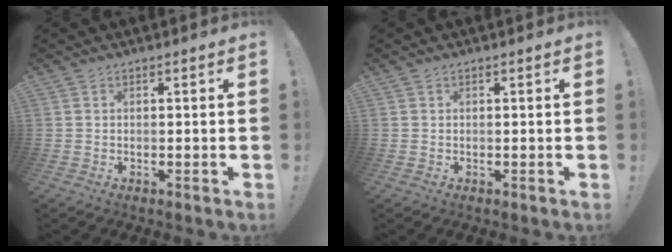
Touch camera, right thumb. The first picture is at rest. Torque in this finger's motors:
{"motor_torque": [-0.19, 0.07, 0.06, 0.24, 0.03]}